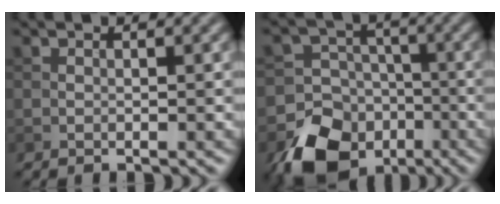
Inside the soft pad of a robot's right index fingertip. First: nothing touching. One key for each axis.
{"total": 11.6, "fx": -6.4, "fy": 8.7, "fz": 4.0, "tx": -0.072, "ty": -0.028, "tz": -0.122}